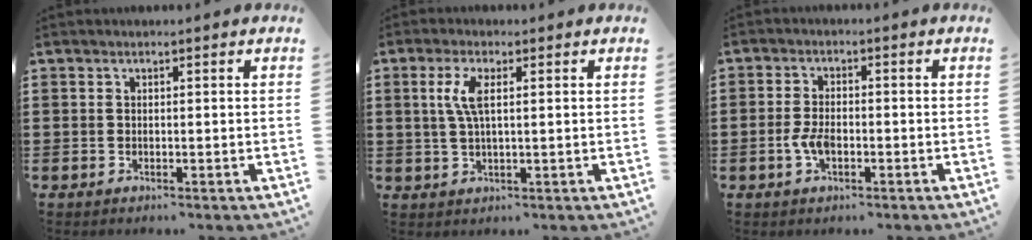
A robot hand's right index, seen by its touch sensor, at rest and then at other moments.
{"total": 4.4, "force": [1.1, 1.2, 4.1], "torque": [-0.092, 0.004, 0.014]}
{"total": 3.4, "force": [-1.1, 1.6, 2.8], "torque": [-0.074, -0.009, -0.024]}